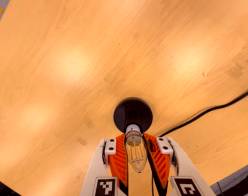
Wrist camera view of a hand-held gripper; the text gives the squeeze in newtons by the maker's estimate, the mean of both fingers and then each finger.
{"total": 17.3, "left": 17.0, "right": 17.6}